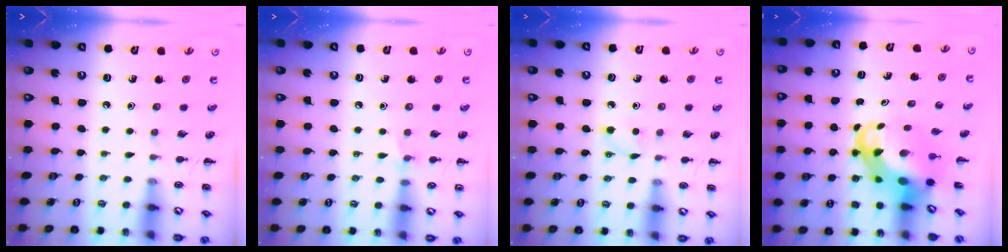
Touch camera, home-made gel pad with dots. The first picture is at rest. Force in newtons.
{"total": 4.7, "press": 4.4, "slide": 1.6}
{"total": 2.8, "press": 2.7, "slide": 0.9}
{"total": 6.4, "press": 6.1, "slide": 1.8}